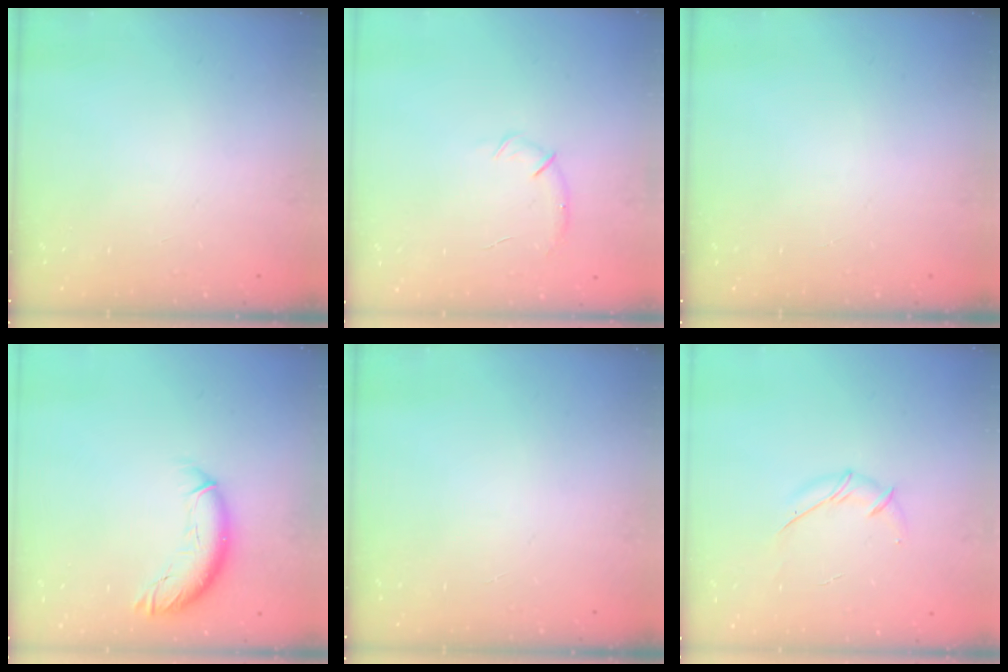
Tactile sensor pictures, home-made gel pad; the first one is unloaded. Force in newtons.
{"total": 6.3, "press": 6.1, "slide": 1.5}
{"total": 0.0}
{"total": 10.3, "press": 10.2, "slide": 1.2}
{"total": 0.0}
{"total": 7.2, "press": 7.2, "slide": 1.0}